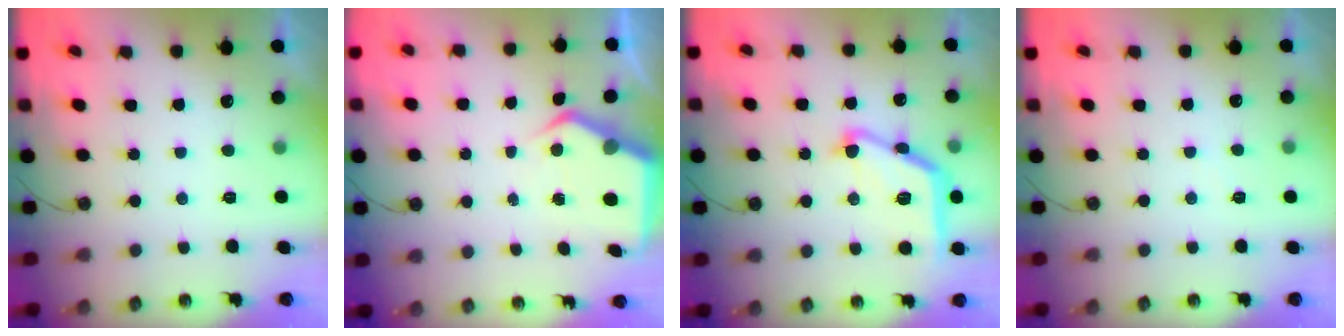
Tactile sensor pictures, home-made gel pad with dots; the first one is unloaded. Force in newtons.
{"total": 7.1, "press": 7.1, "slide": 0.5}
{"total": 16.7, "press": 16.7, "slide": 0.5}
{"total": 3.2, "press": 3.2, "slide": 0.6}